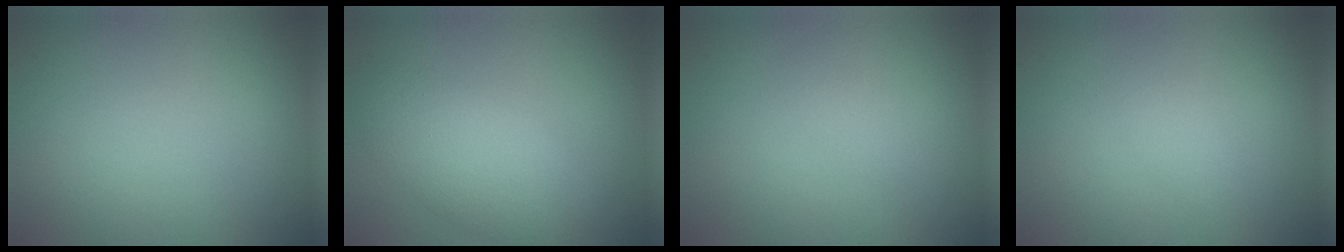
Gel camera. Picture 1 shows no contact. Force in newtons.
{"total": 4.8, "press": 4.8, "slide": 0.1}
{"total": 0.9, "press": 0.9, "slide": 0.0}
{"total": 1.0, "press": 1.0, "slide": 0.0}